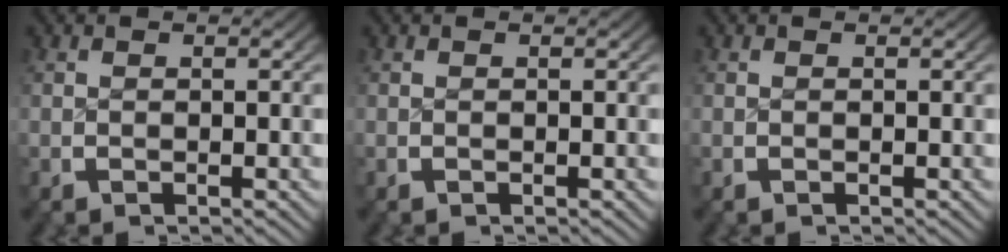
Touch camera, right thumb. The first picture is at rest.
{"total": 0.0}
{"total": 0.0}